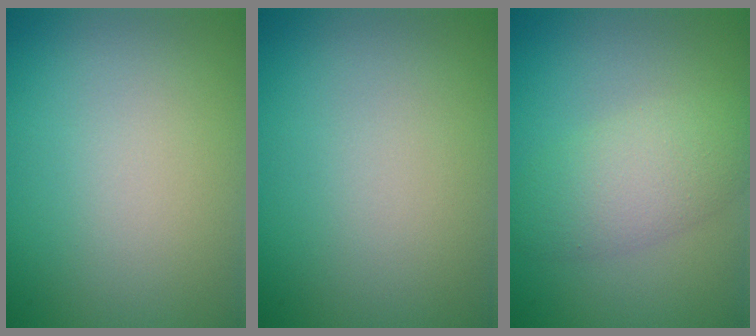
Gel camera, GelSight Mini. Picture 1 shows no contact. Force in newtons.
{"total": 0.0}
{"total": 4.3, "press": 4.3, "slide": 0.1}